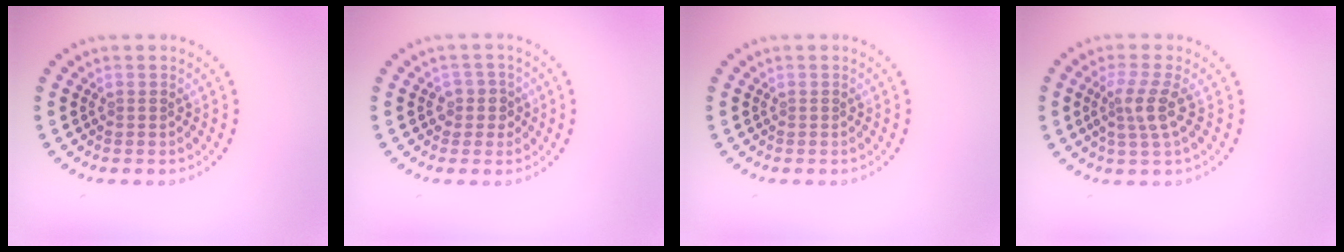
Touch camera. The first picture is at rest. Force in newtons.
{"total": 1.9, "press": 1.5, "slide": 1.1}
{"total": 0.0}
{"total": 2.7, "press": 2.2, "slide": 1.6}